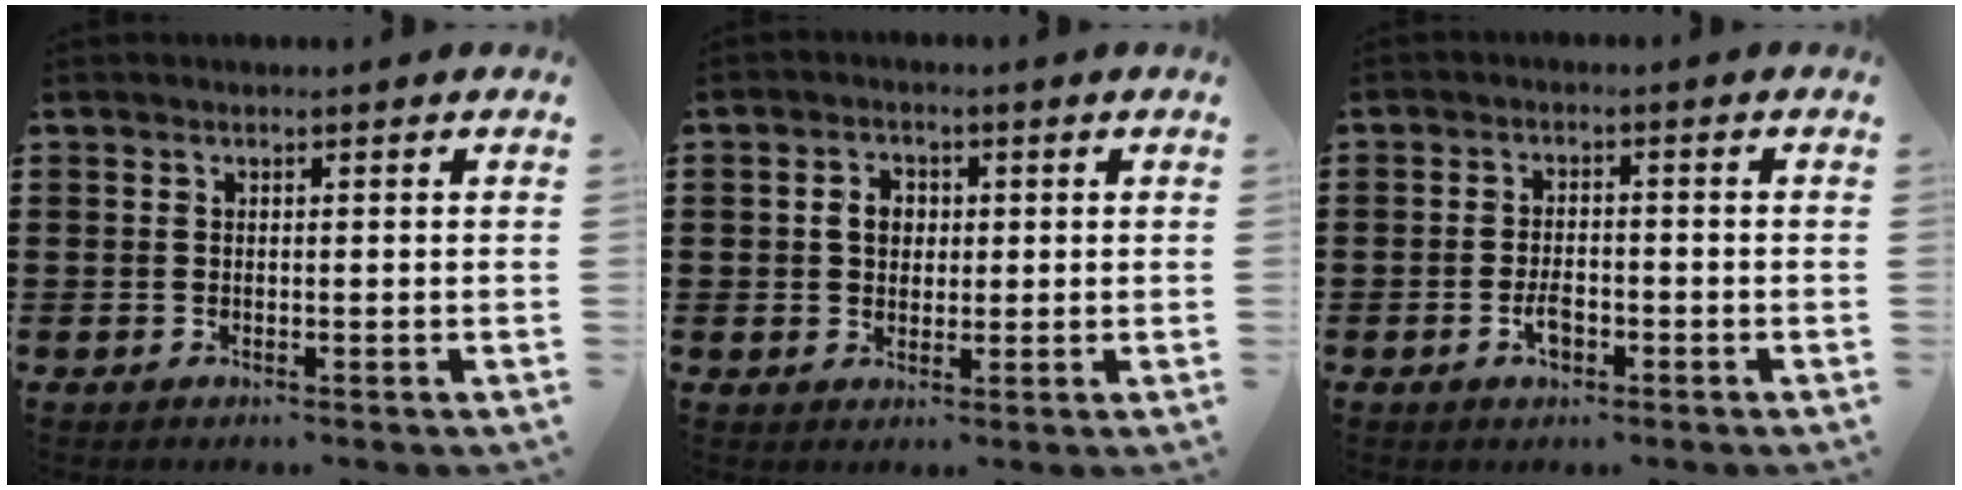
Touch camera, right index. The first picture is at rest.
{"total": 3.3, "force": [0.4, 2.7, 1.9], "torque": [-0.046, 0.013, 0.003]}
{"total": 3.1, "force": [-1.4, 1.3, 2.4], "torque": [-0.052, -0.002, -0.028]}